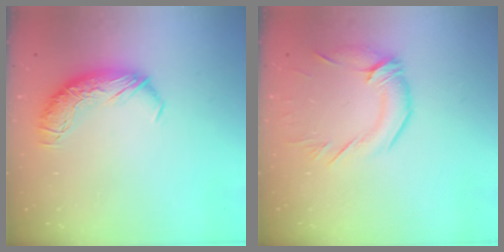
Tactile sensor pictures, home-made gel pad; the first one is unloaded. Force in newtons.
{"total": 1.4, "press": 0.8, "slide": 1.1}